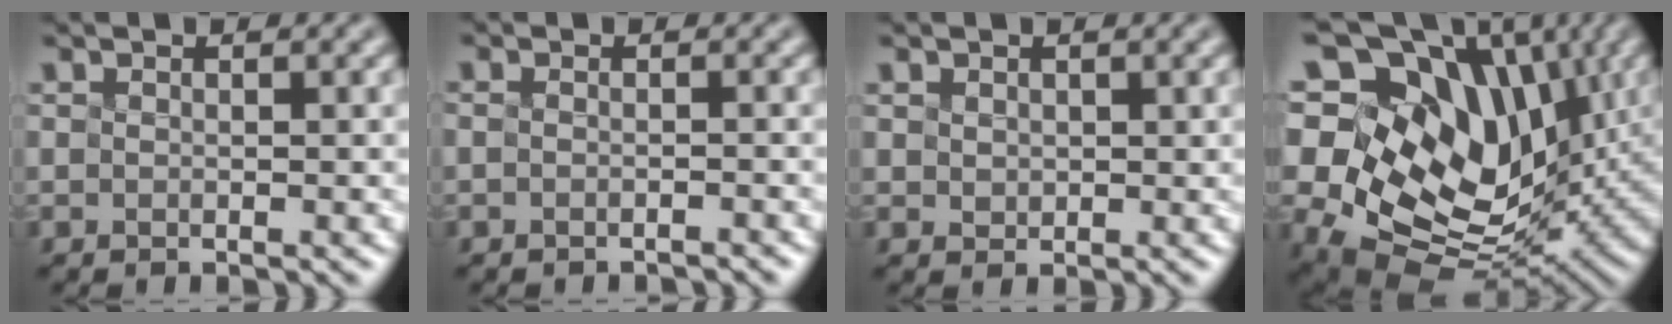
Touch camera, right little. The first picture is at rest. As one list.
[{"total": 2.3, "force": [-1.9, -0.9, -0.8], "torque": [0.006, -0.022, -0.014]}, {"total": 1.4, "force": [-0.2, -0.7, -1.2], "torque": [0.002, -0.008, 0.029]}, {"total": 16.0, "force": [3.1, 11.7, 10.5], "torque": [-0.189, -0.004, 0.098]}]